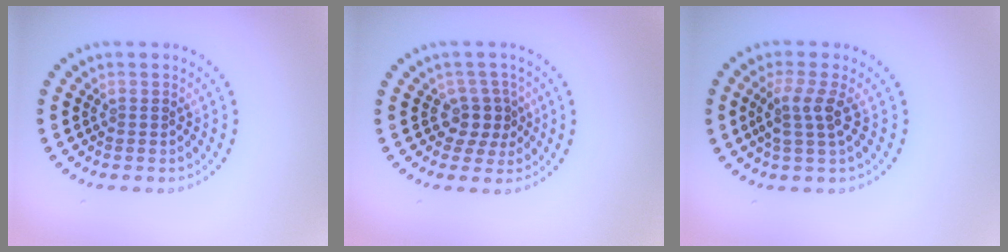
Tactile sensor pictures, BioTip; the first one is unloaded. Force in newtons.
{"total": 2.5, "press": 1.8, "slide": 1.8}
{"total": 2.5, "press": 2.0, "slide": 1.6}